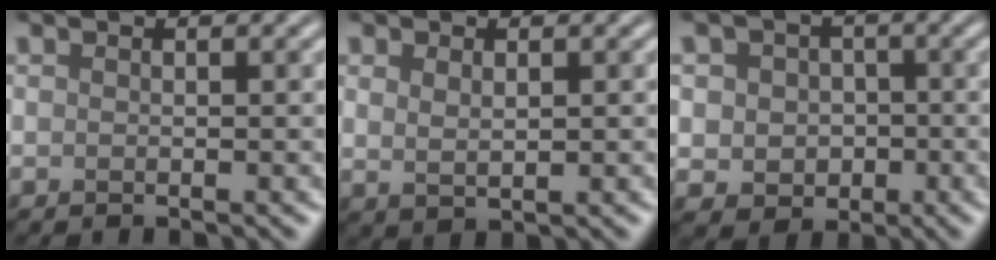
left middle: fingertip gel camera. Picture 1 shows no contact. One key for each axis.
{"total": 1.6, "fx": 0.6, "fy": 0.9, "fz": 1.3, "tx": -0.026, "ty": -0.004, "tz": 0.017}
{"total": 4.3, "fx": 0.0, "fy": 3.9, "fz": 1.8, "tx": -0.022, "ty": 0.010, "tz": -0.017}